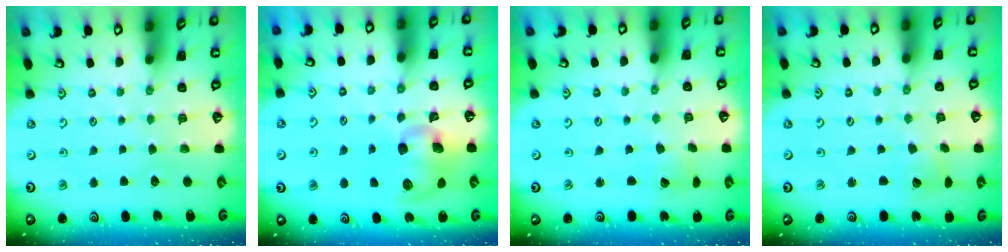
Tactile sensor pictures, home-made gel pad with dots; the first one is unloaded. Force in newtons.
{"total": 10.6, "press": 10.5, "slide": 1.7}
{"total": 2.6, "press": 2.6, "slide": 0.3}
{"total": 1.9, "press": 1.9, "slide": 0.3}